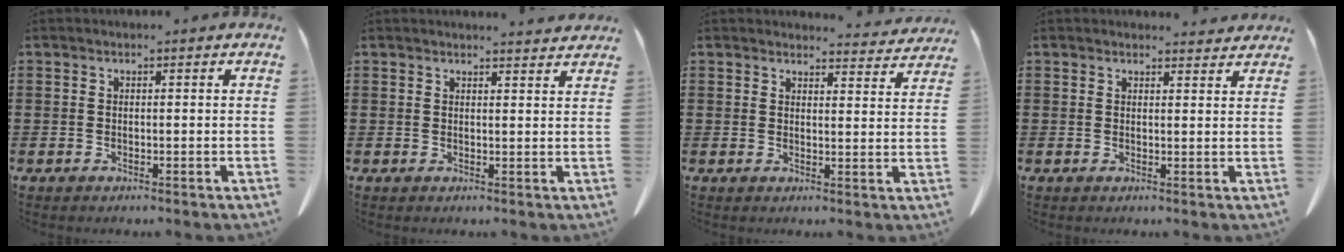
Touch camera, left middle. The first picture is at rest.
{"total": 2.2, "force": [2.2, -0.1, 0.3], "torque": [-0.011, -0.005, 0.041]}
{"total": 3.7, "force": [3.7, 0.0, 0.5], "torque": [-0.012, -0.018, 0.066]}
{"total": 2.2, "force": [2.1, 0.3, 0.3], "torque": [-0.004, -0.005, 0.039]}